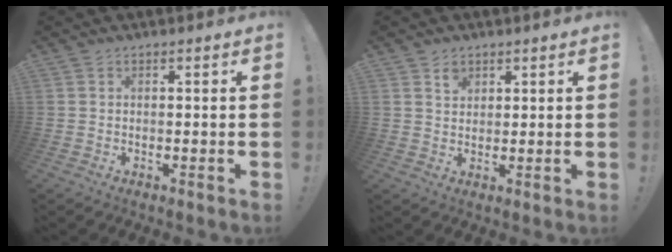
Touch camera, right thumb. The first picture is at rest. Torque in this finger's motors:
{"motor_torque": [-0.04, 0.20, 0.27, 0.09, 0.00]}